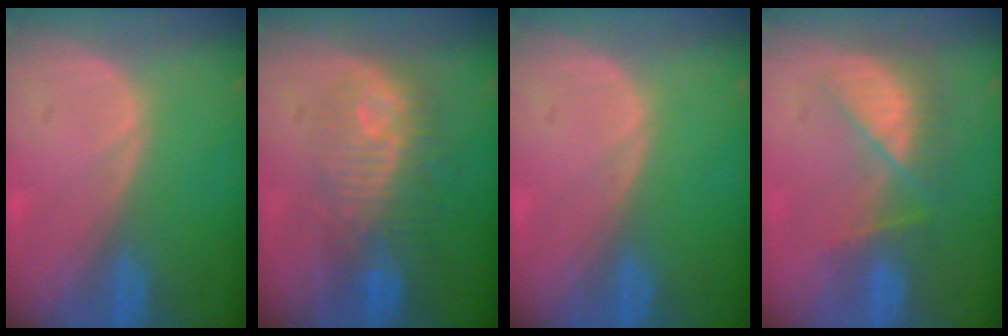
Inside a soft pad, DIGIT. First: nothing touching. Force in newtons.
{"total": 9.7, "press": 8.9, "slide": 3.9}
{"total": 0.0}
{"total": 8.1, "press": 7.0, "slide": 4.1}